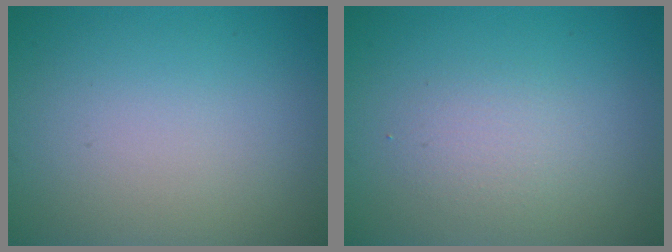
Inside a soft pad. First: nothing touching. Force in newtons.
{"total": 1.8, "press": 1.8, "slide": 0.1}